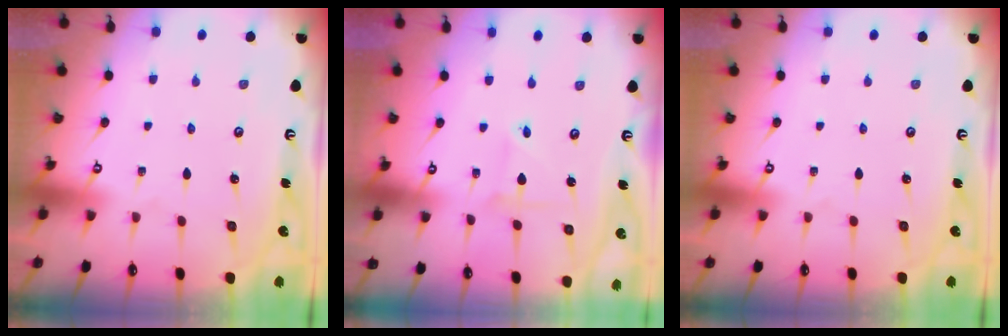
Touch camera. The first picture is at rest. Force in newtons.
{"total": 2.4, "press": 2.4, "slide": 0.2}
{"total": 0.0}